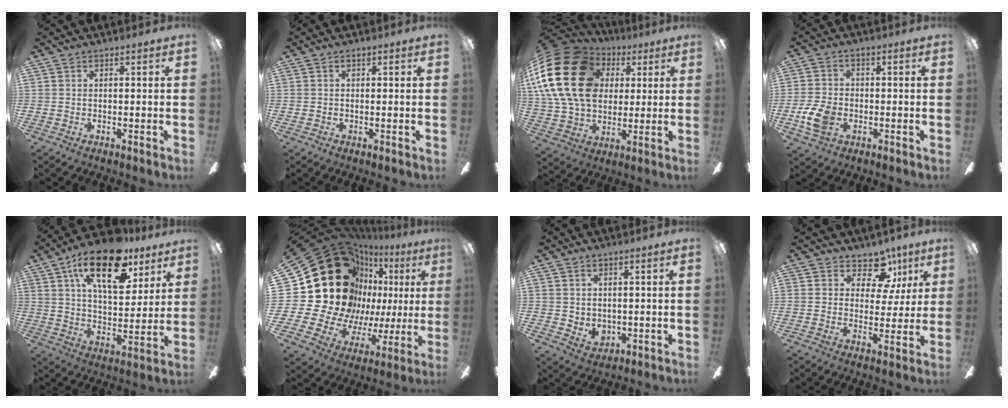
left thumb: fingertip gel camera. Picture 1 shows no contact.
{"total": 0.0}
{"total": 25.0, "force": [6.0, 19.1, 15.1], "torque": [-0.311, -0.008, 0.110]}
{"total": 8.5, "force": [-2.6, 6.0, 5.4], "torque": [-0.114, 0.007, -0.047]}
{"total": 20.9, "force": [11.9, 9.8, 14.0], "torque": [-0.227, -0.047, 0.202]}
{"total": 33.3, "force": [9.2, 25.2, 19.8], "torque": [-0.374, -0.084, 0.232]}
{"total": 3.6, "force": [1.1, 3.2, 1.4], "torque": [-0.014, -0.005, 0.022]}
{"total": 10.1, "force": [6.3, 6.5, 4.3], "torque": [-0.066, -0.033, 0.117]}